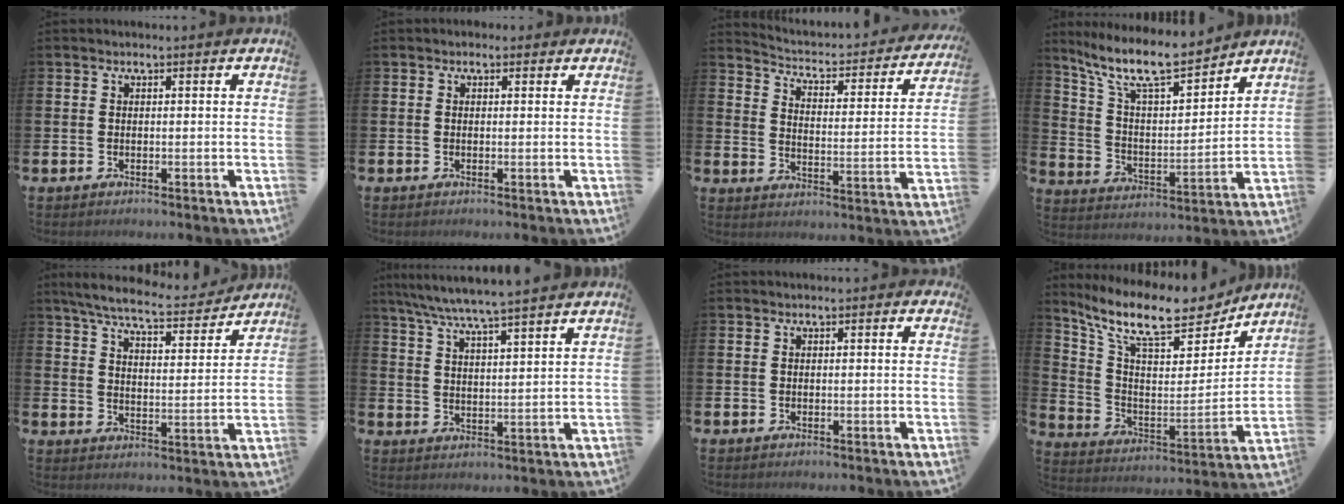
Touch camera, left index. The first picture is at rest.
{"total": 0.7, "force": [0.3, 0.6, 0.1], "torque": [0.002, 0.006, 0.003]}
{"total": 3.4, "force": [3.0, 1.2, 1.2], "torque": [-0.045, -0.033, 0.038]}
{"total": 11.2, "force": [9.7, 2.5, 5.0], "torque": [-0.126, -0.055, 0.171]}
{"total": 7.4, "force": [6.9, 0.9, 2.6], "torque": [-0.070, -0.044, 0.116]}
{"total": 6.6, "force": [6.2, -0.3, 2.1], "torque": [-0.062, -0.033, 0.110]}
{"total": 0.0}
{"total": 12.7, "force": [10.6, 3.5, 6.0], "torque": [-0.138, -0.071, 0.180]}